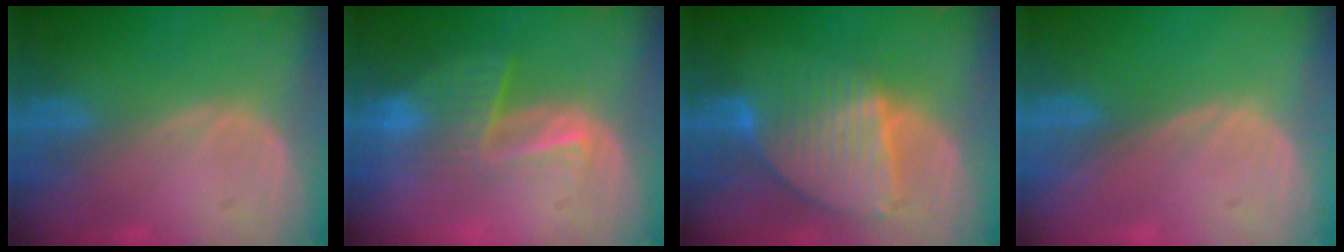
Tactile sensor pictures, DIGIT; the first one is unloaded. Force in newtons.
{"total": 6.6, "press": 5.6, "slide": 3.5}
{"total": 8.5, "press": 7.5, "slide": 4.0}
{"total": 0.0}